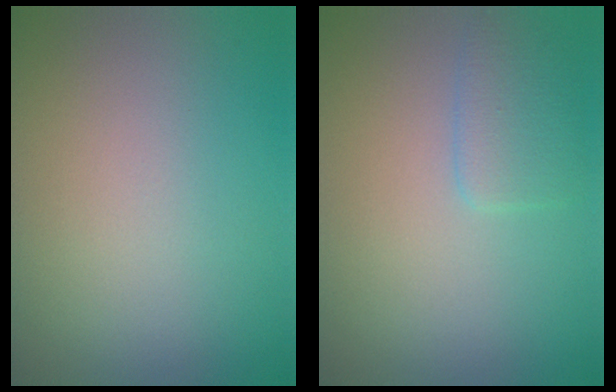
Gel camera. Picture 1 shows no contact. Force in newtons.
{"total": 2.0, "press": 2.0, "slide": 0.1}